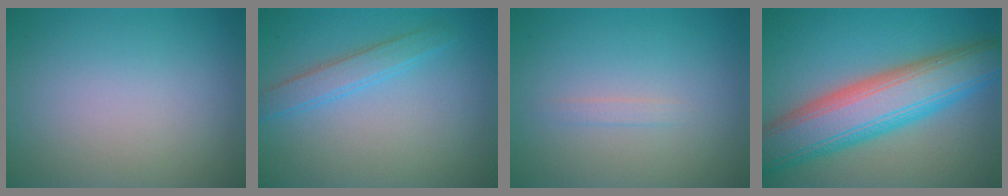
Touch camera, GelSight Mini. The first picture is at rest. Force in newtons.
{"total": 2.4, "press": 2.4, "slide": 0.1}
{"total": 0.7, "press": 0.7, "slide": 0.0}
{"total": 10.1, "press": 10.1, "slide": 0.4}